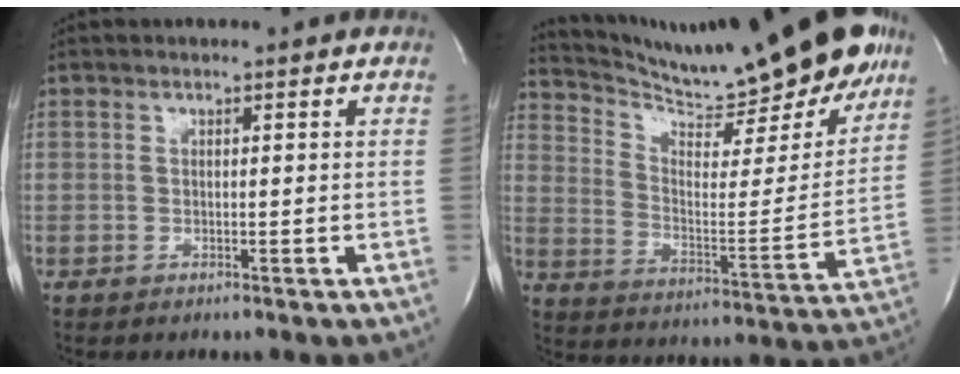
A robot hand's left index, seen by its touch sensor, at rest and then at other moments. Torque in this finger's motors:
{"motor_torque": [0.14, -0.16, 0.37, 0.10]}